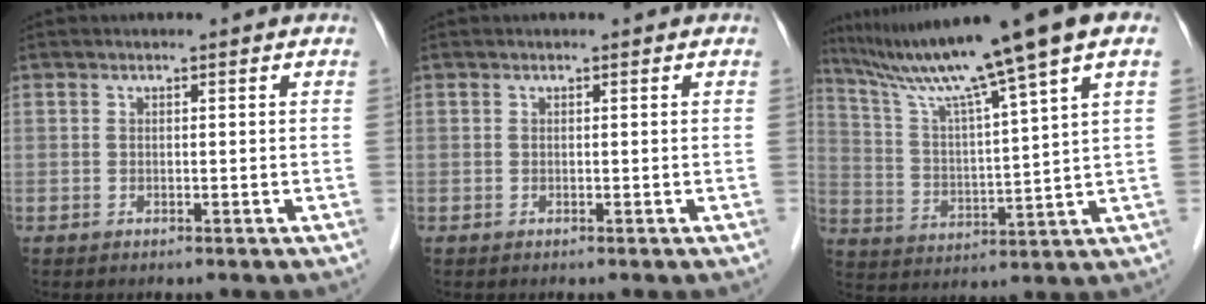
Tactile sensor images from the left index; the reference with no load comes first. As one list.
[{"total": 0.0}, {"total": 17.0, "force": [11.7, -1.6, 12.2], "torque": [-0.198, 0.015, 0.187]}]